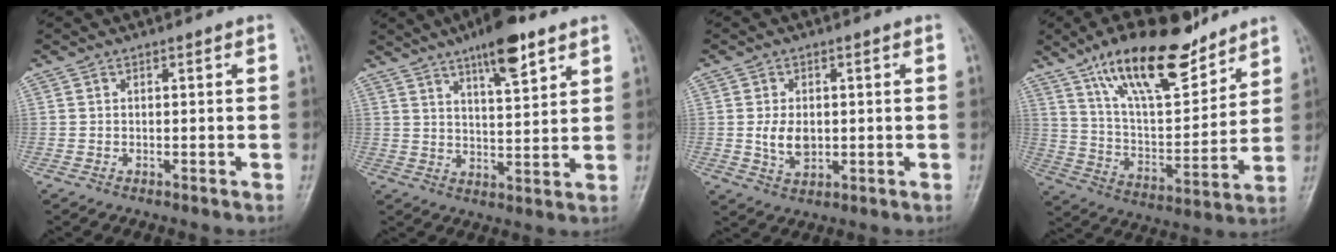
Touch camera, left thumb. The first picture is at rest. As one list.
[{"total": 10.7, "force": [6.7, 2.8, 7.8], "torque": [-0.109, -0.035, 0.107]}, {"total": 5.3, "force": [0.0, 3.5, 3.9], "torque": [-0.063, -0.006, 0.007]}, {"total": 20.9, "force": [14.2, 7.6, 13.2], "torque": [-0.184, -0.067, 0.251]}]